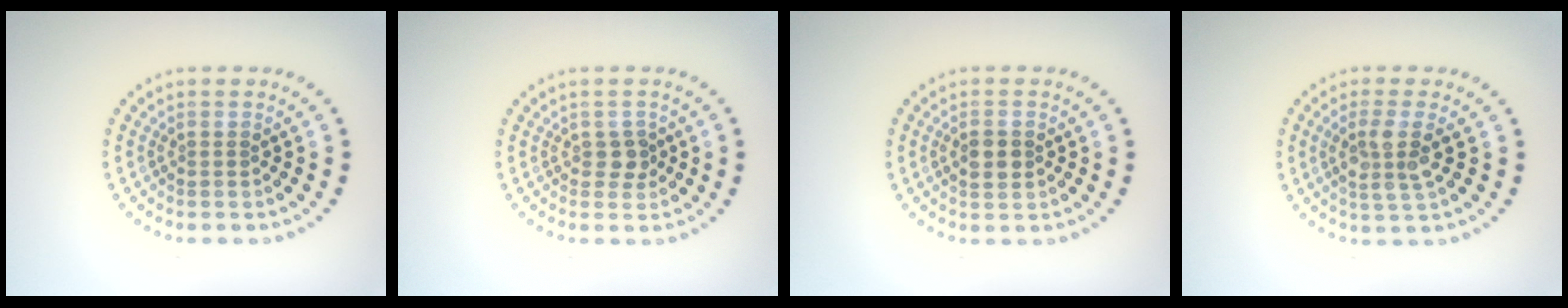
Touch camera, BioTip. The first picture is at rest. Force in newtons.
{"total": 1.3, "press": 1.2, "slide": 0.5}
{"total": 2.0, "press": 2.0, "slide": 0.1}
{"total": 3.0, "press": 2.7, "slide": 1.3}